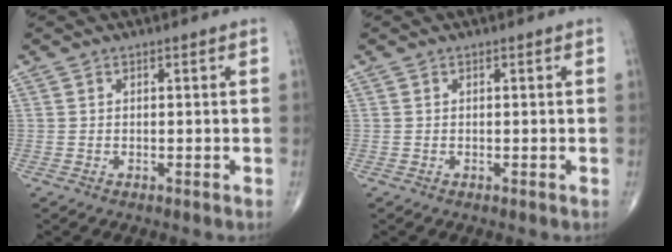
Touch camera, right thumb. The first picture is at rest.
{"total": 0.0}